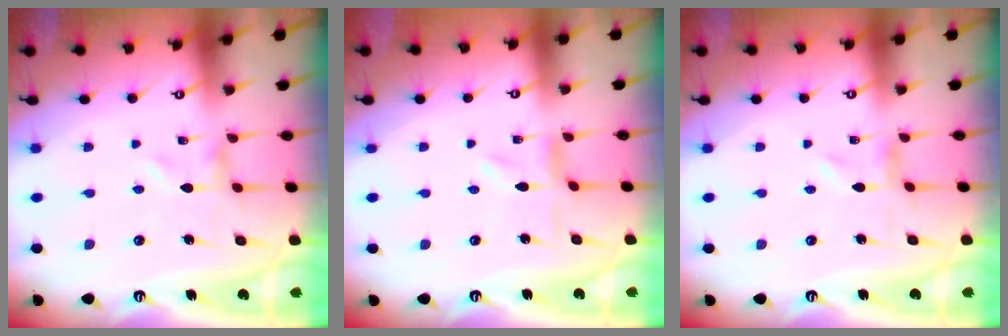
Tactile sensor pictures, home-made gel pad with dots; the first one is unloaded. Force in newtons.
{"total": 0.0}
{"total": 0.0}